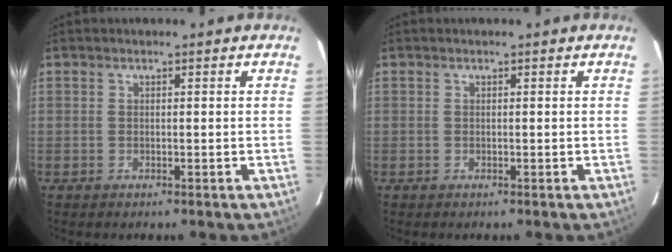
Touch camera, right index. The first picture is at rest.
{"total": 0.0}